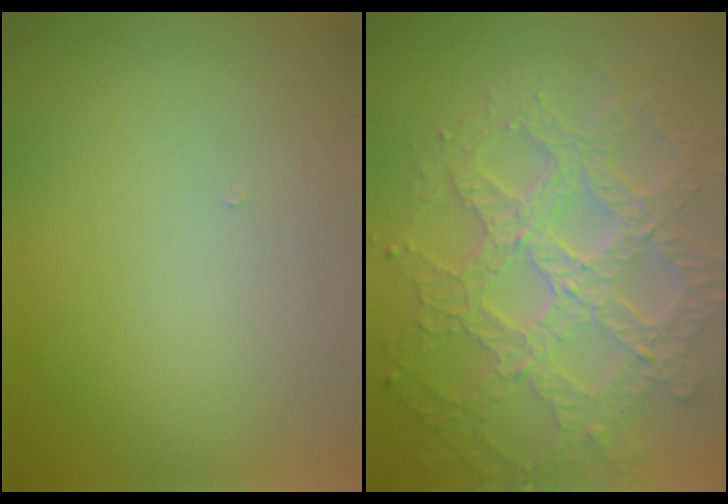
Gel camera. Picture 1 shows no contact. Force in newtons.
{"total": 8.1, "press": 5.9, "slide": 5.6}